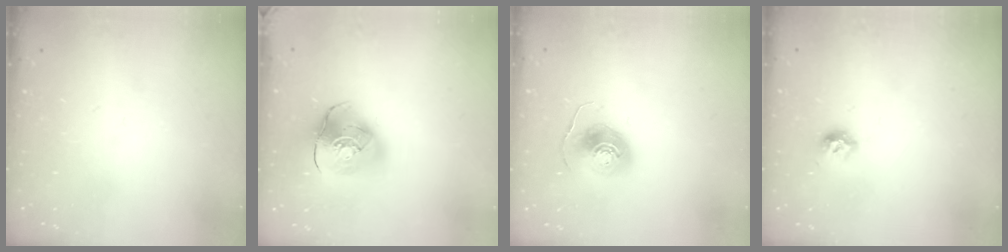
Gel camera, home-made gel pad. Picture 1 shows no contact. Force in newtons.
{"total": 15.0, "press": 14.8, "slide": 2.2}
{"total": 8.7, "press": 8.7, "slide": 0.5}
{"total": 7.9, "press": 7.8, "slide": 1.0}